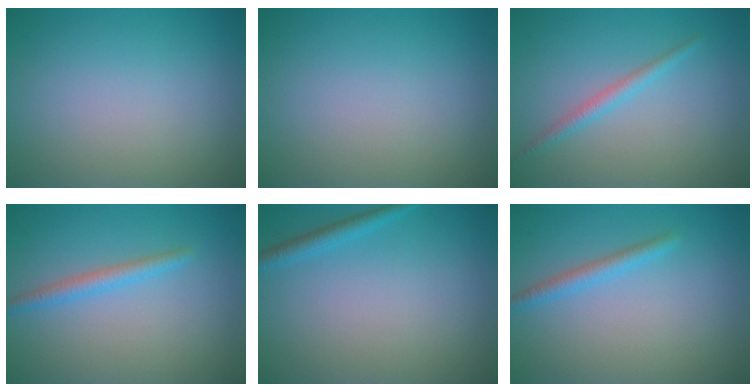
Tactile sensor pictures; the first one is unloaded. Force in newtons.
{"total": 0.0}
{"total": 1.5, "press": 1.5, "slide": 0.1}
{"total": 1.8, "press": 1.8, "slide": 0.1}
{"total": 1.5, "press": 1.5, "slide": 0.1}
{"total": 1.6, "press": 1.6, "slide": 0.1}